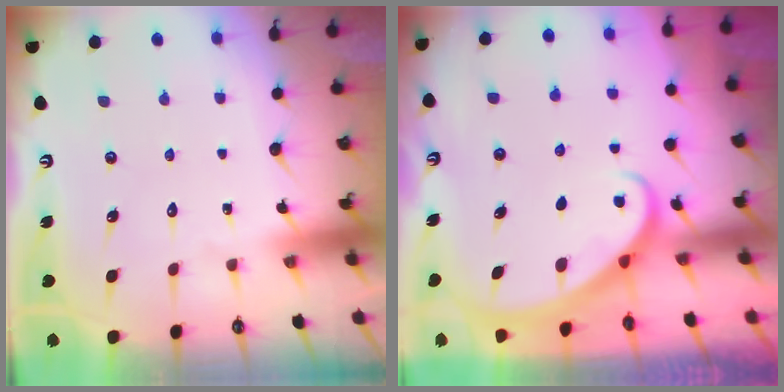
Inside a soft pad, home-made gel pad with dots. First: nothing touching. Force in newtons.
{"total": 3.0, "press": 3.0, "slide": 0.2}